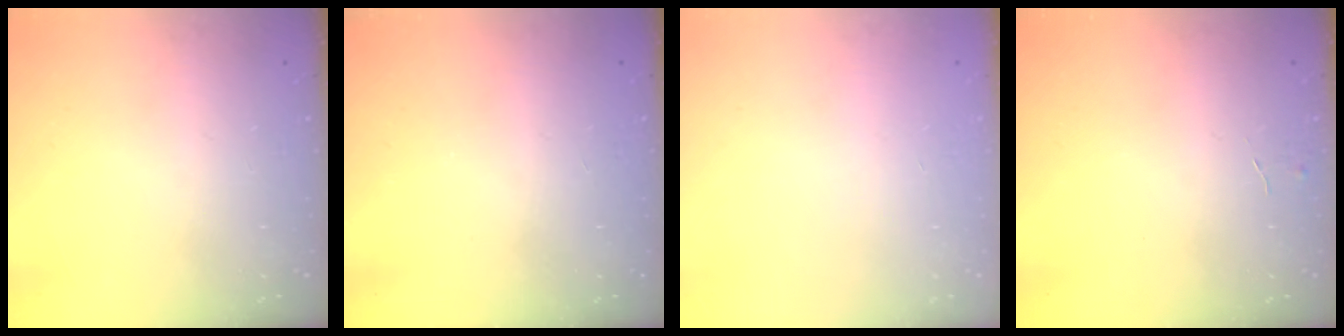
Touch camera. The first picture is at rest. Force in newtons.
{"total": 0.0}
{"total": 0.0}
{"total": 3.9, "press": 3.9, "slide": 0.4}